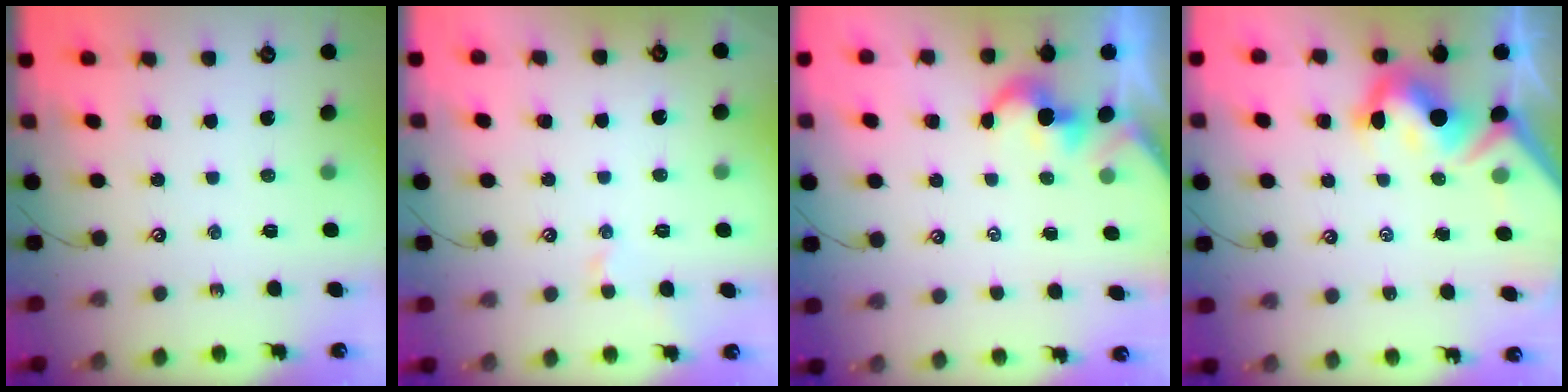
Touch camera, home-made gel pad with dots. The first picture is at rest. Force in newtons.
{"total": 0.5, "press": 0.5, "slide": 0.2}
{"total": 2.9, "press": 2.9, "slide": 0.2}
{"total": 9.5, "press": 9.4, "slide": 1.6}